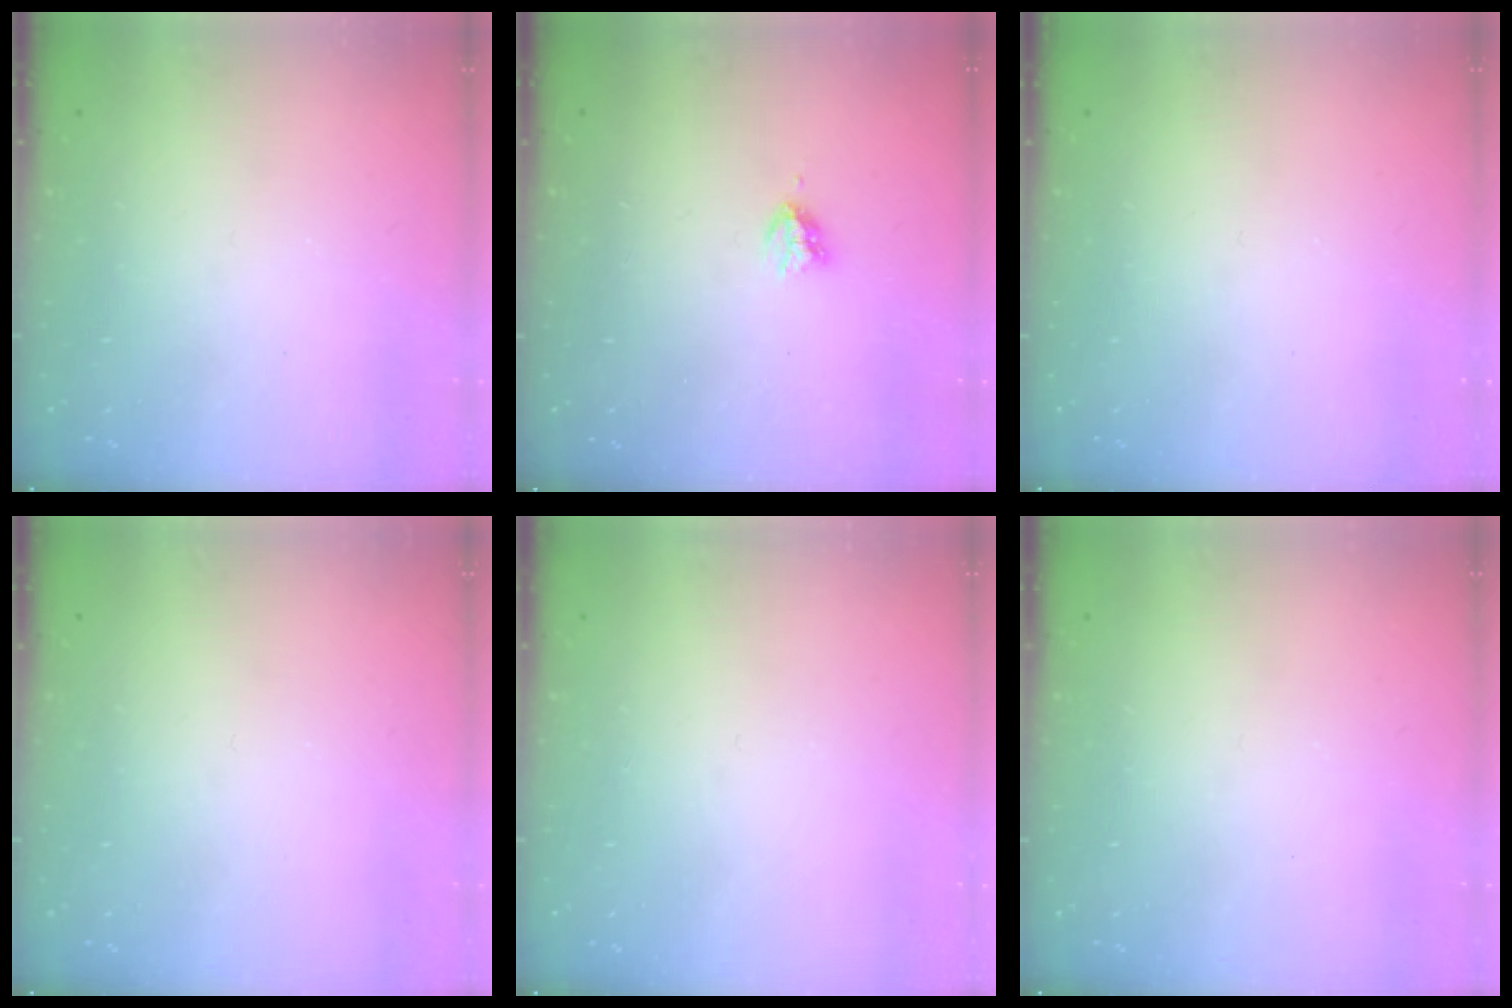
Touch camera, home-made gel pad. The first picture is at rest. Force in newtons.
{"total": 2.9, "press": 2.9, "slide": 0.5}
{"total": 0.0}
{"total": 0.0}
{"total": 0.0}
{"total": 0.0}